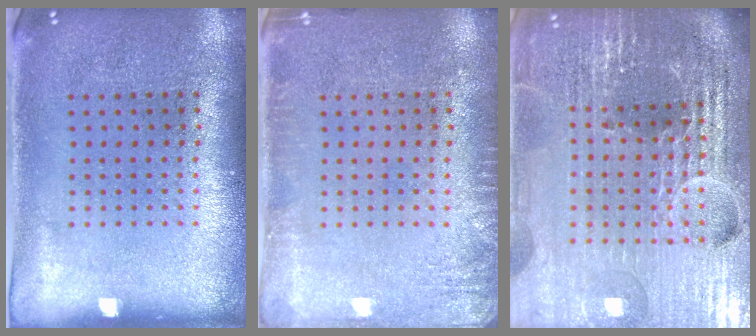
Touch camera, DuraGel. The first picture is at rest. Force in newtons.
{"total": 2.0, "press": 1.9, "slide": 0.2}
{"total": 6.5, "press": 5.7, "slide": 3.2}